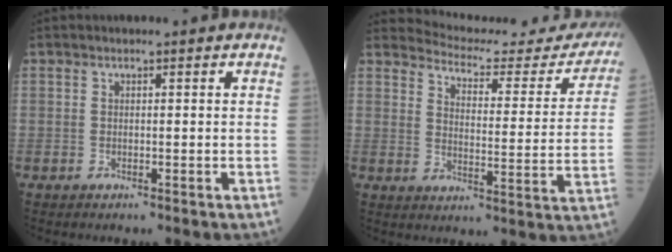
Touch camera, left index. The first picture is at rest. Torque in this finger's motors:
{"motor_torque": [0.42, -1.72, 0.01, -0.04]}